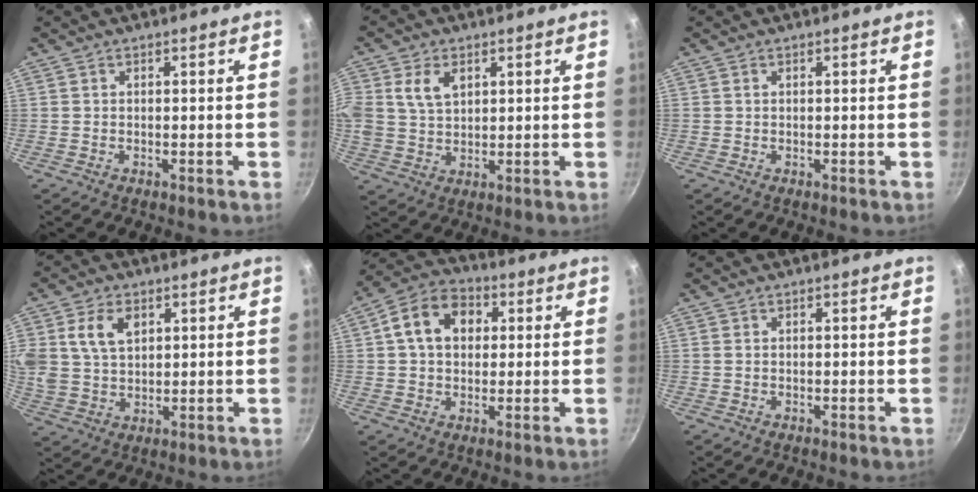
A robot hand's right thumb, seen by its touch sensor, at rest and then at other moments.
{"total": 8.0, "force": [2.8, 5.5, 5.0], "torque": [-0.091, 0.001, 0.051]}
{"total": 0.0}
{"total": 9.5, "force": [3.5, 6.4, 6.0], "torque": [-0.105, -0.006, 0.067]}
{"total": 11.4, "force": [2.5, 8.5, 7.1], "torque": [-0.095, 0.019, 0.025]}
{"total": 0.0}